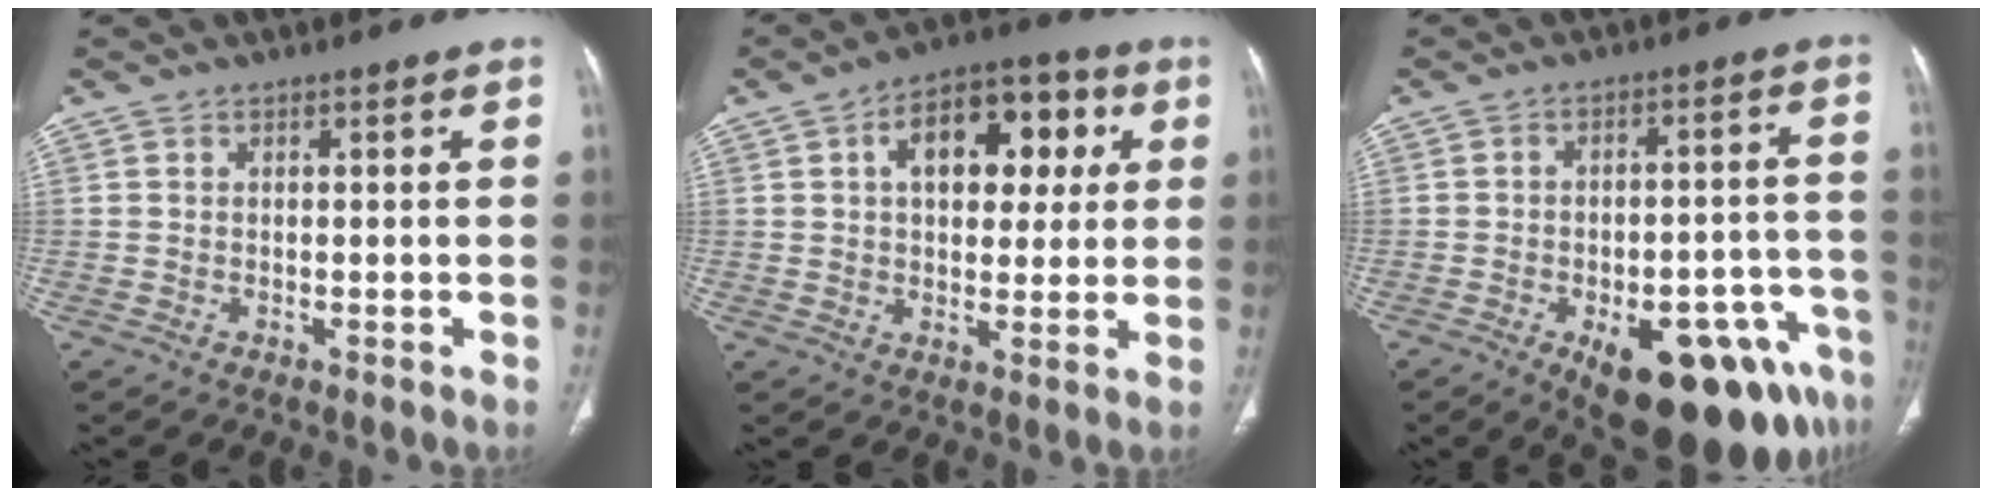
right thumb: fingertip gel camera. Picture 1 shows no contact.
{"total": 14.8, "force": [4.2, 8.9, 11.1], "torque": [-0.119, 0.016, 0.059]}
{"total": 21.9, "force": [-11.2, 9.5, 16.3], "torque": [-0.143, 0.053, -0.139]}